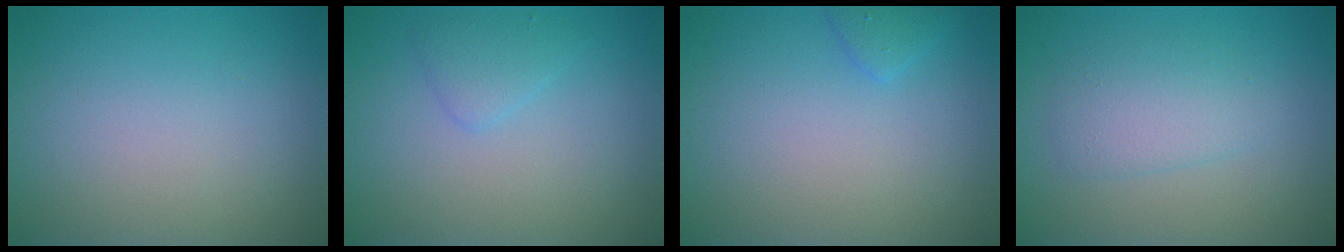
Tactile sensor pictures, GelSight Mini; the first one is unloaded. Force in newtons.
{"total": 1.6, "press": 1.6, "slide": 0.1}
{"total": 1.2, "press": 1.2, "slide": 0.1}
{"total": 2.5, "press": 2.5, "slide": 0.1}